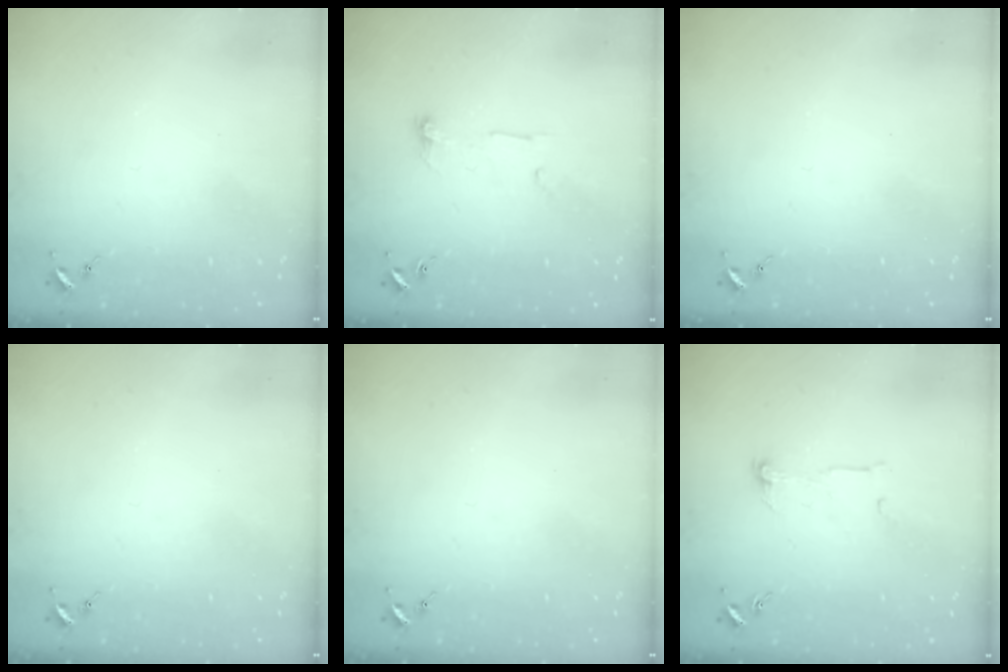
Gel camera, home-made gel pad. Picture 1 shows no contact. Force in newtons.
{"total": 6.2, "press": 6.2, "slide": 0.4}
{"total": 0.0}
{"total": 0.0}
{"total": 0.0}
{"total": 4.9, "press": 4.8, "slide": 0.4}